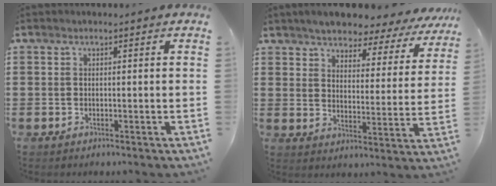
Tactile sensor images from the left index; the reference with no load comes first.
{"total": 4.9, "force": [4.7, 0.9, 1.1], "torque": [-0.047, -0.029, 0.077]}